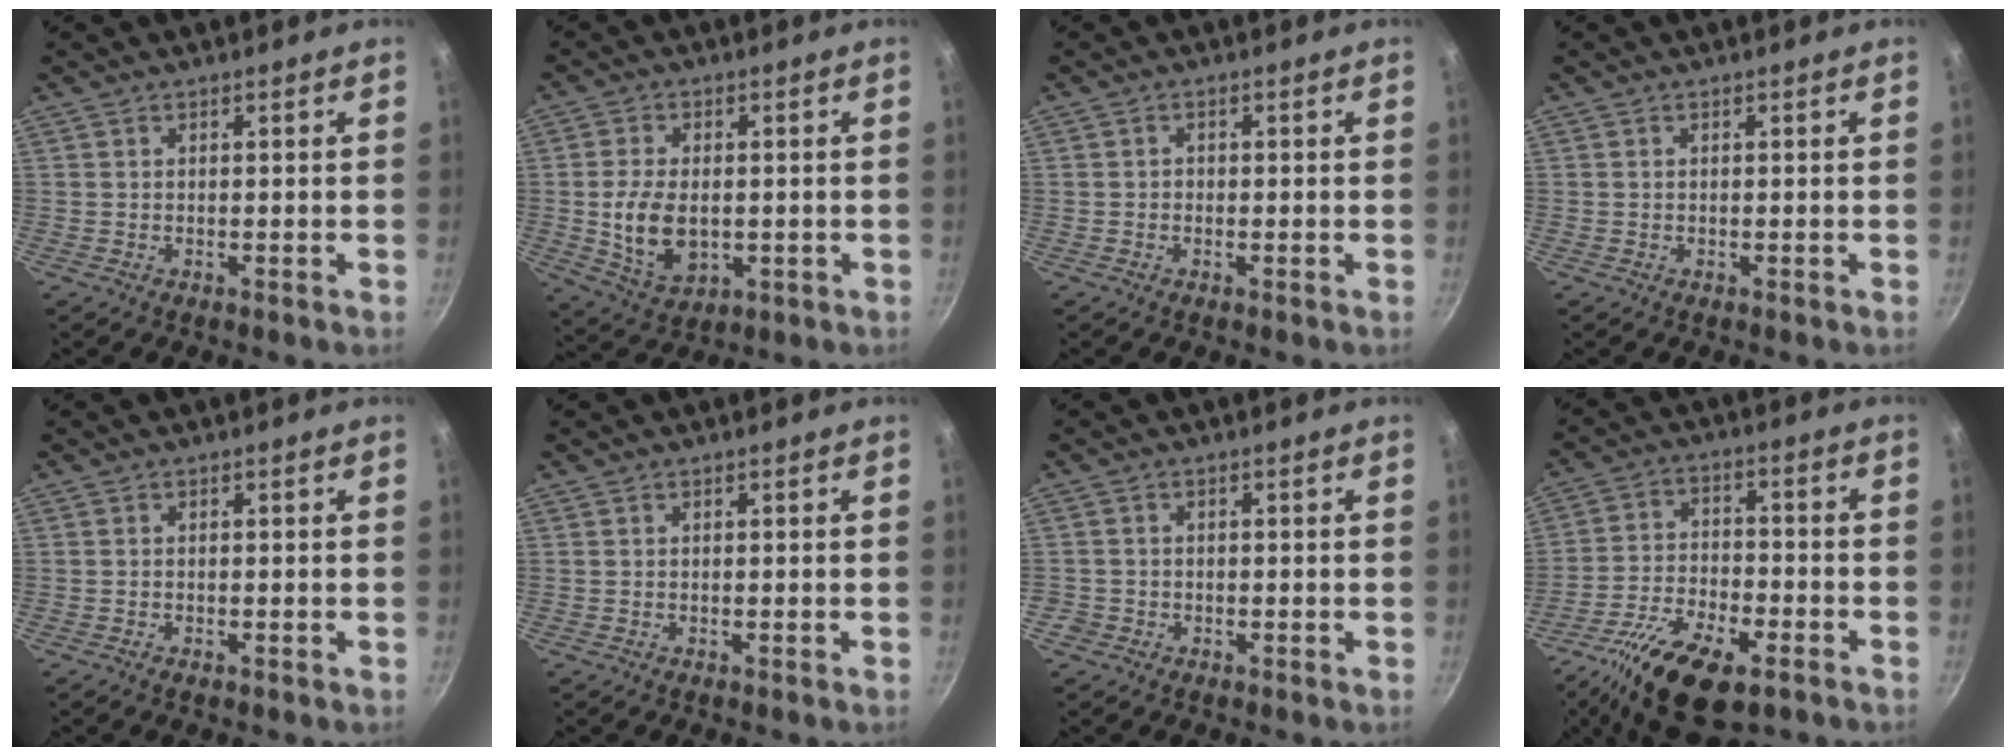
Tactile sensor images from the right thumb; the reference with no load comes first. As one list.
[{"total": 10.3, "force": [-0.5, 6.5, 7.9], "torque": [-0.141, -0.004, 0.003]}, {"total": 0.9, "force": [-0.2, 0.8, 0.3], "torque": [-0.004, 0.003, -0.005]}, {"total": 0.0}, {"total": 0.6, "force": [-0.4, 0.4, 0.4], "torque": [-0.006, 0.000, -0.008]}, {"total": 0.0}, {"total": 1.9, "force": [-0.9, 1.7, 0.3], "torque": [-0.001, 0.009, -0.013]}, {"total": 17.0, "force": [-9.5, 7.6, 11.8], "torque": [-0.205, 0.029, -0.168]}]